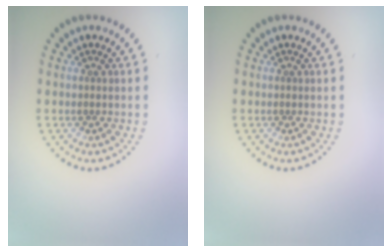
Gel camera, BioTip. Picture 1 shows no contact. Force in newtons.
{"total": 0.0}